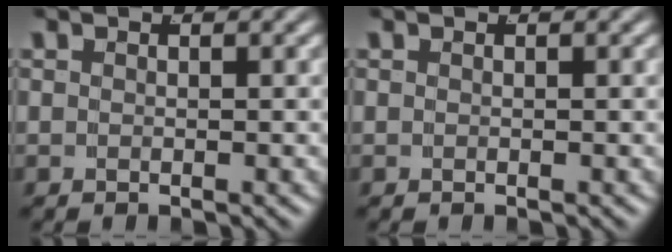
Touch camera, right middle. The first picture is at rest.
{"total": 0.0}